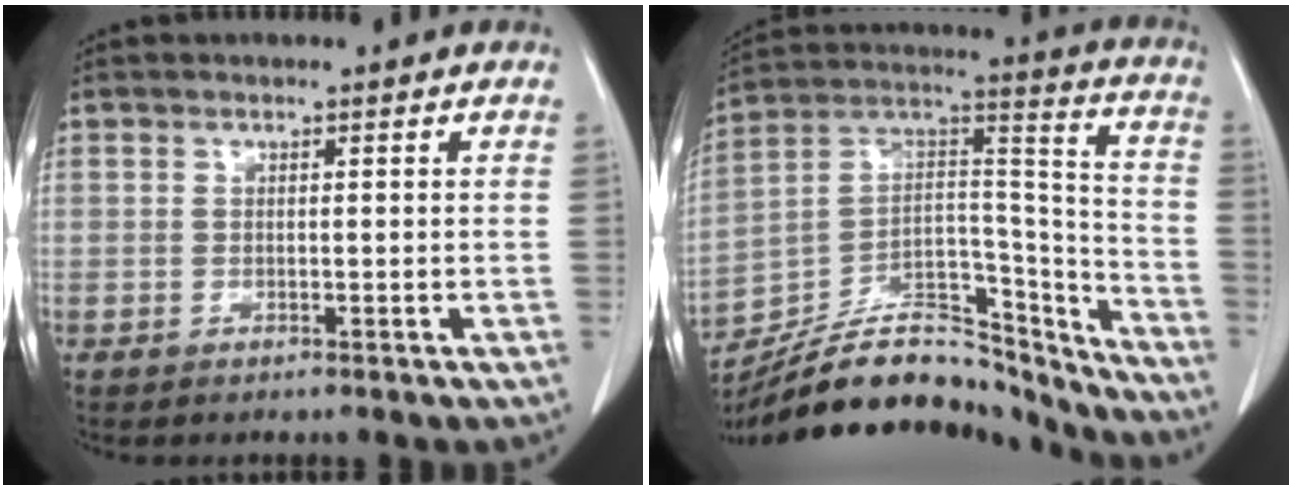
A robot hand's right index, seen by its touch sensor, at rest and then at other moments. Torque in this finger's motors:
{"motor_torque": [-0.97, -0.79, -0.10, -0.07]}